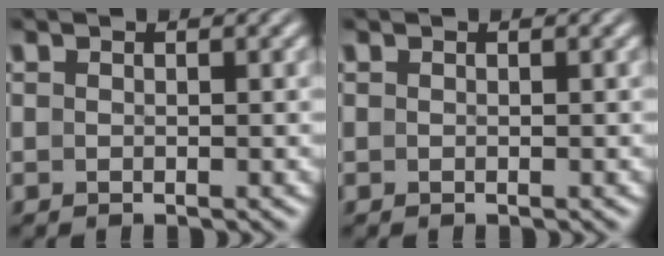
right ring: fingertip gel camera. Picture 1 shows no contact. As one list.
[{"total": 0.0}]